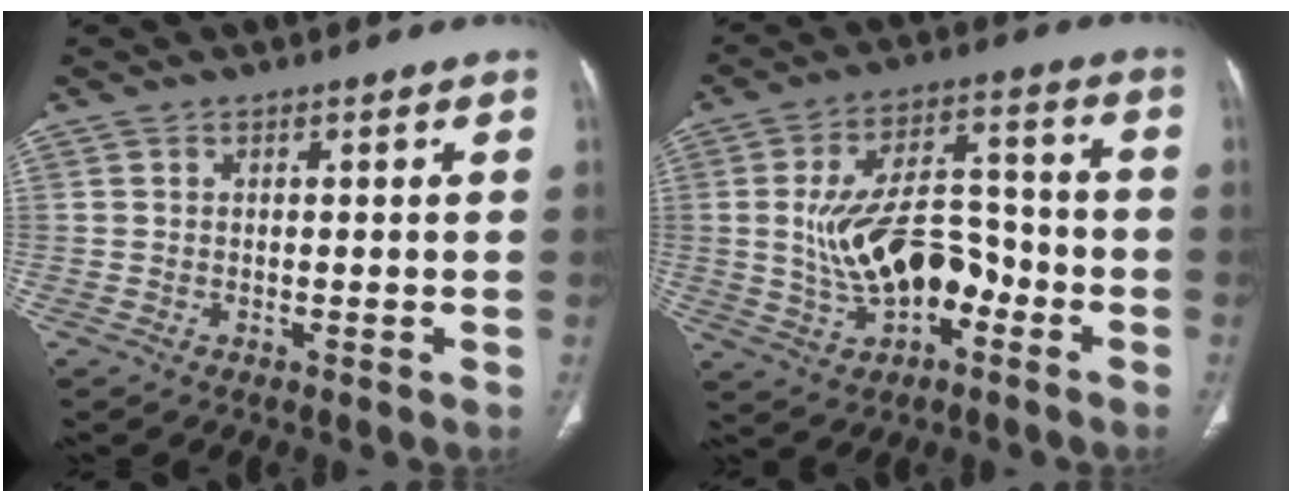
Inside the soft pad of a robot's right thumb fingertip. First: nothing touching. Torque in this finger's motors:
{"motor_torque": [-0.39, 1.46, 1.28, -0.01, 0.13]}